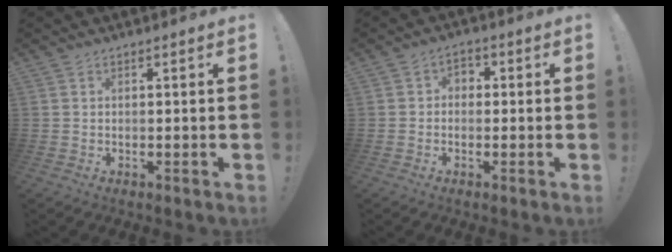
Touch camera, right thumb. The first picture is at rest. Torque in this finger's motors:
{"motor_torque": [0.25, 0.36, 0.04, -0.10, 0.00]}